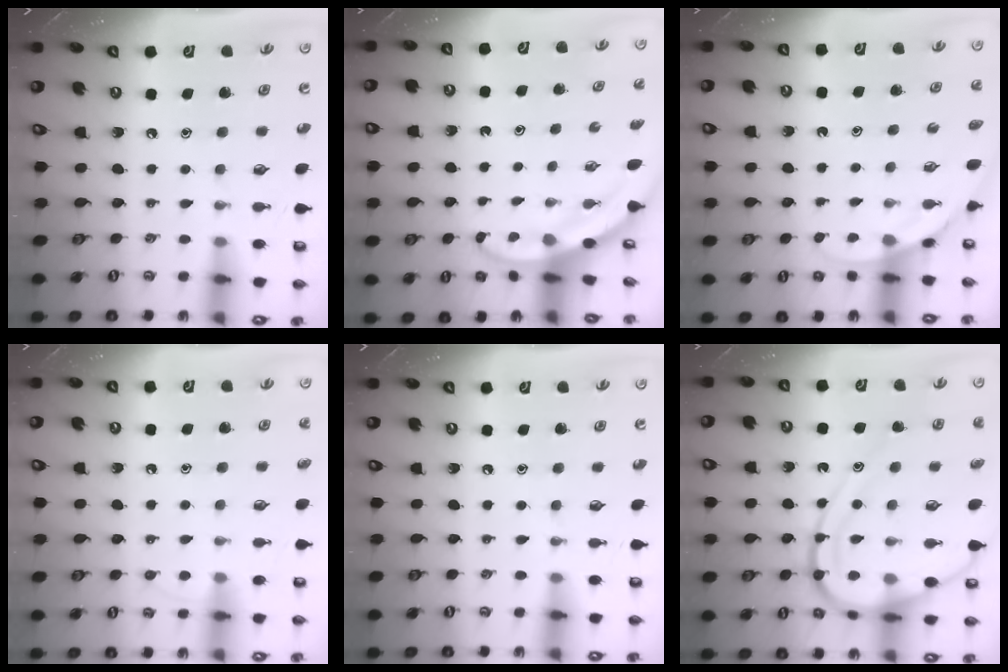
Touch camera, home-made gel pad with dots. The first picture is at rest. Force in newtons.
{"total": 3.5, "press": 3.5, "slide": 0.2}
{"total": 3.8, "press": 3.8, "slide": 0.2}
{"total": 5.2, "press": 5.1, "slide": 0.5}
{"total": 0.0}
{"total": 16.8, "press": 16.7, "slide": 1.6}